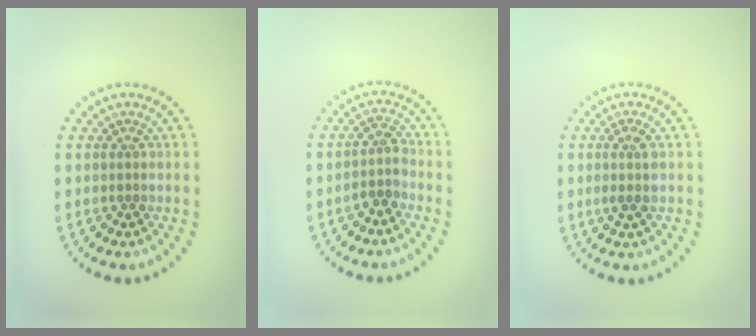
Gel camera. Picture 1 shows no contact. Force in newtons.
{"total": 1.8, "press": 1.4, "slide": 1.1}
{"total": 1.4, "press": 1.3, "slide": 0.7}